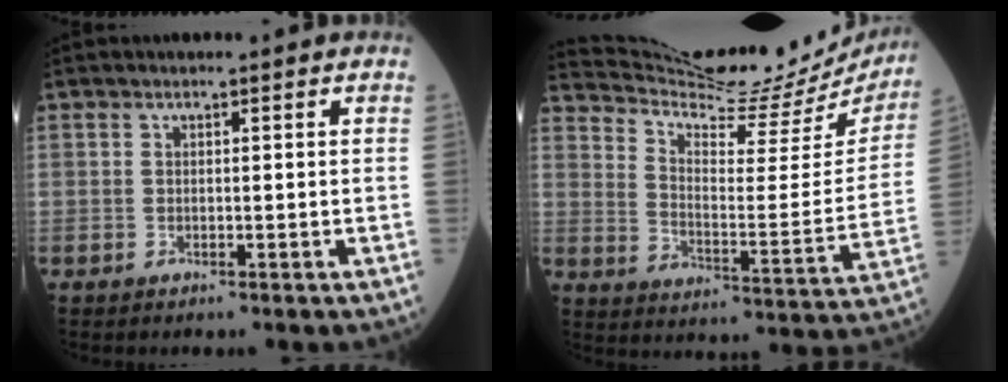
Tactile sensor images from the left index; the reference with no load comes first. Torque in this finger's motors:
{"motor_torque": [0.00, -2.14, -0.12, -0.05]}